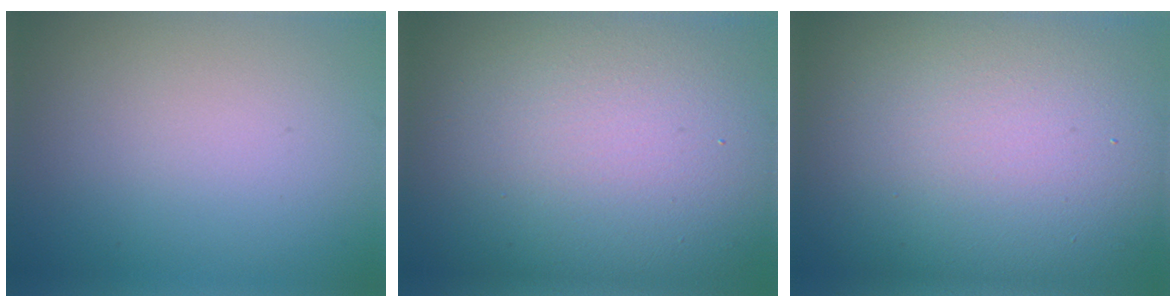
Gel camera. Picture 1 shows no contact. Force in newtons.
{"total": 18.2, "press": 18.1, "slide": 1.3}
{"total": 17.6, "press": 17.5, "slide": 1.0}